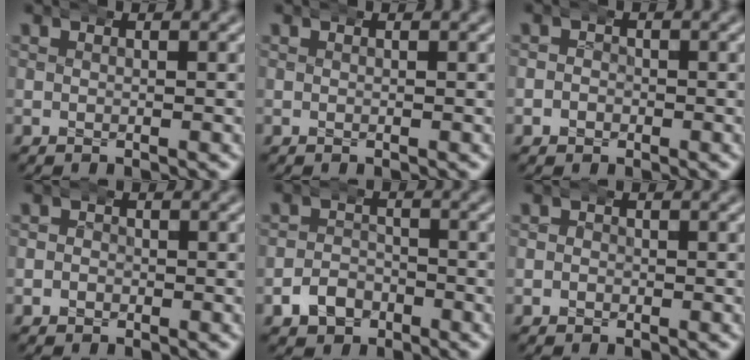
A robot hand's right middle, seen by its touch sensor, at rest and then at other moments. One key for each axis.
{"total": 0.0}
{"total": 1.4, "fx": -0.5, "fy": 1.3, "fz": -0.2, "tx": 0.004, "ty": 0.001, "tz": -0.011}
{"total": 1.0, "fx": -0.4, "fy": 0.9, "fz": -0.2, "tx": 0.003, "ty": 0.001, "tz": -0.008}
{"total": 2.7, "fx": -1.9, "fy": 1.8, "fz": 0.2, "tx": 0.001, "ty": 0.000, "tz": -0.036}
{"total": 0.7, "fx": -0.3, "fy": 0.5, "fz": -0.2, "tx": 0.002, "ty": 0.000, "tz": -0.006}